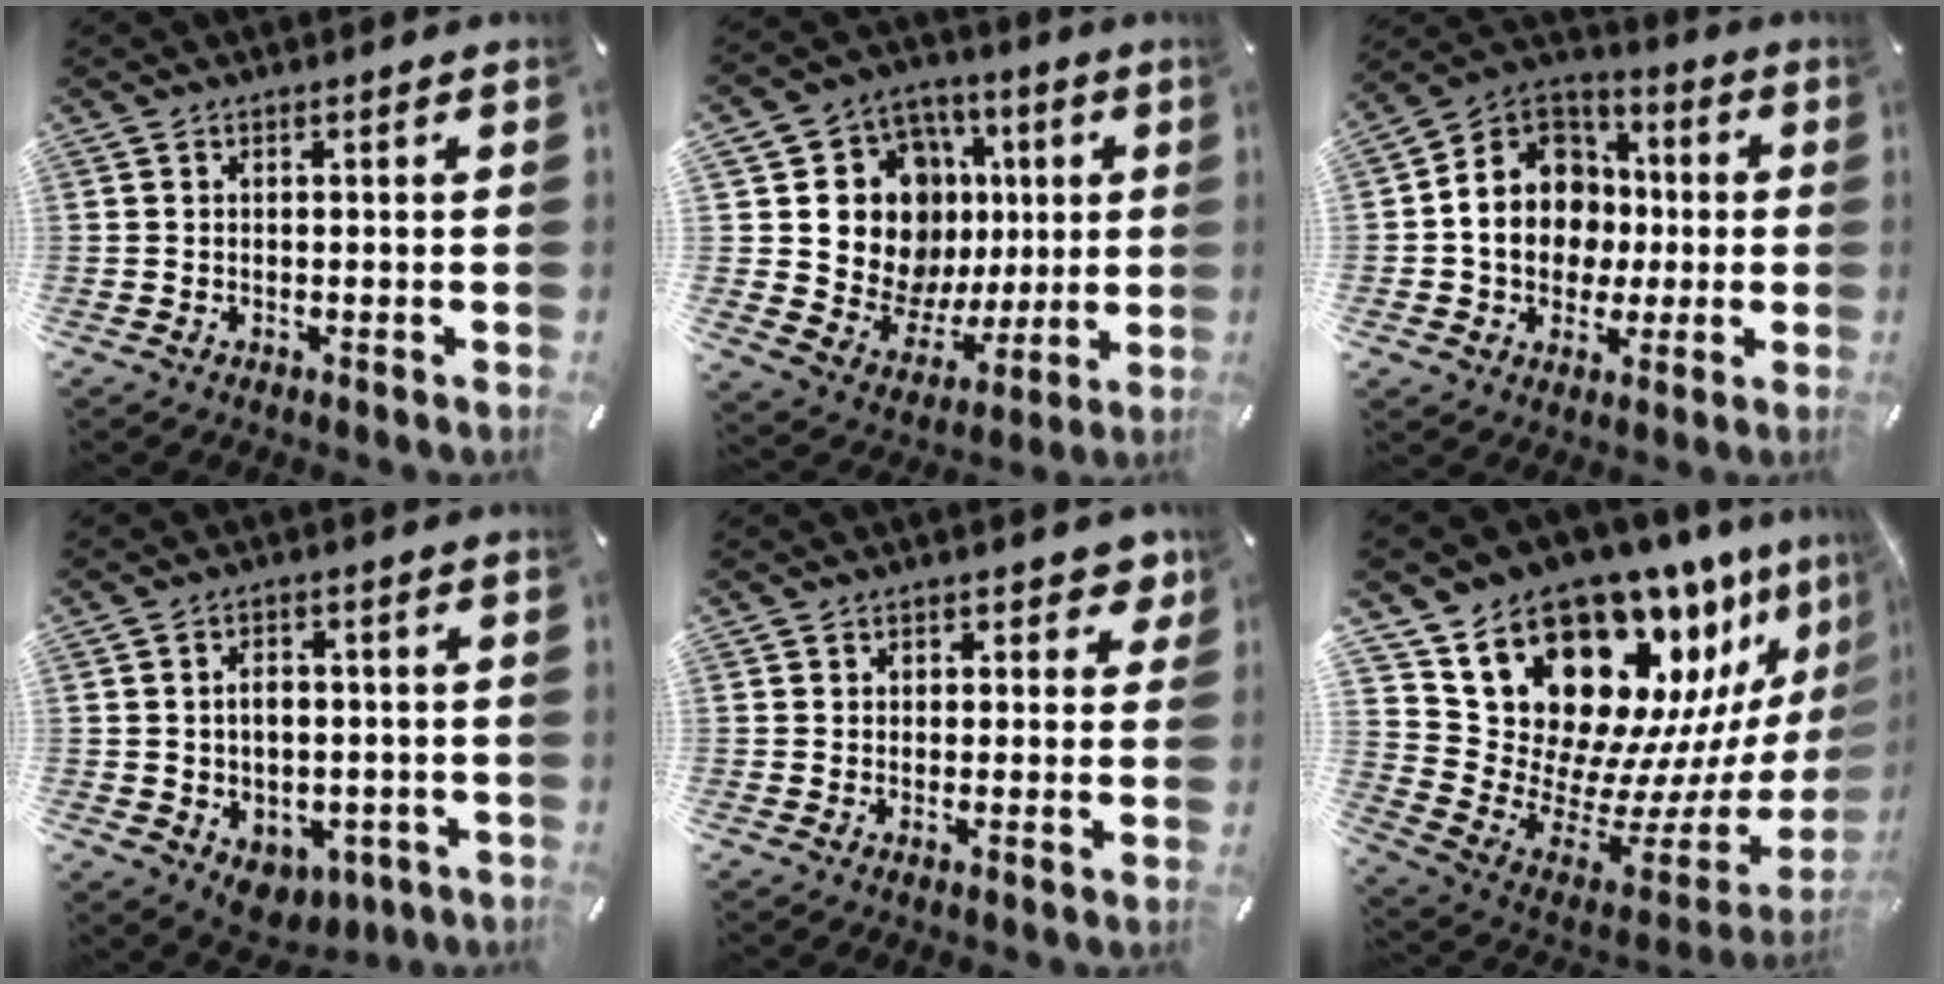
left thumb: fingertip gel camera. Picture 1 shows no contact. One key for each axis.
{"total": 16.9, "fx": 4.4, "fy": 14.3, "fz": 7.9, "tx": -0.149, "ty": -0.035, "tz": 0.103}
{"total": 14.6, "fx": -1.3, "fy": 13.0, "fz": 6.5, "tx": -0.145, "ty": 0.011, "tz": -0.019}
{"total": 6.2, "fx": -0.4, "fy": 5.4, "fz": 3.1, "tx": -0.054, "ty": 0.008, "tz": -0.006}
{"total": 4.0, "fx": 1.9, "fy": 3.1, "fz": 1.7, "tx": 0.002, "ty": -0.005, "tz": 0.027}
{"total": 21.7, "fx": 16.1, "fy": 11.7, "fz": 8.8, "tx": -0.097, "ty": -0.167, "tz": 0.315}